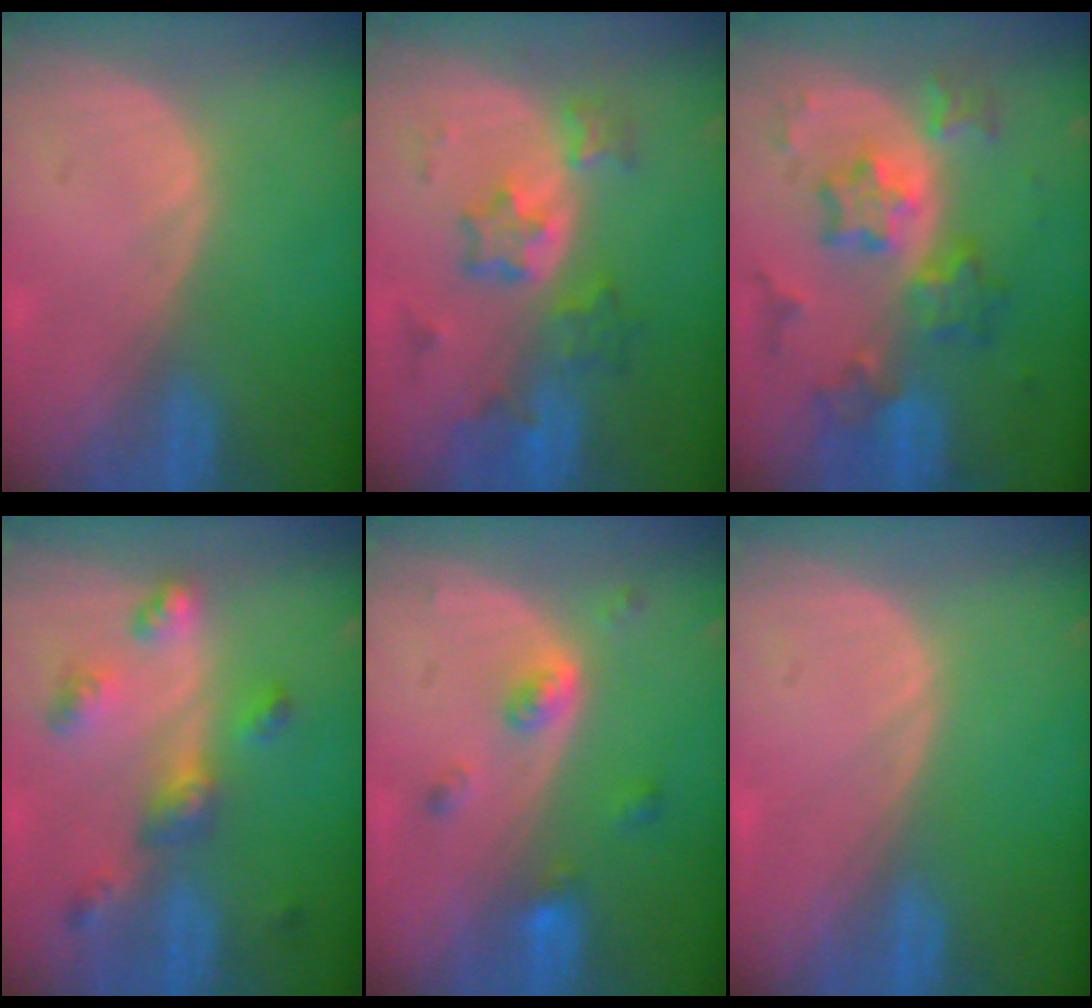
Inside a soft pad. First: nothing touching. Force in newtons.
{"total": 6.9, "press": 6.7, "slide": 1.7}
{"total": 8.7, "press": 8.7, "slide": 0.6}
{"total": 6.7, "press": 5.9, "slide": 3.3}
{"total": 4.3, "press": 3.9, "slide": 1.8}
{"total": 0.0}